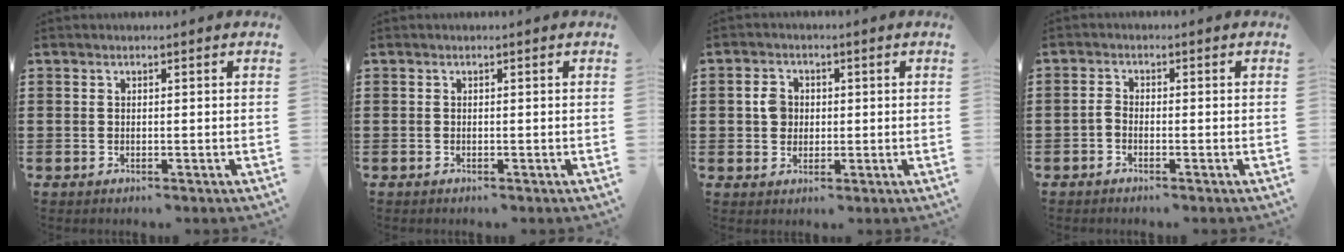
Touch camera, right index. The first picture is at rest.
{"total": 0.0}
{"total": 3.3, "force": [0.1, 2.8, 1.7], "torque": [-0.042, 0.012, 0.001]}
{"total": 1.3, "force": [-0.9, 0.5, 0.7], "torque": [-0.024, -0.004, -0.020]}